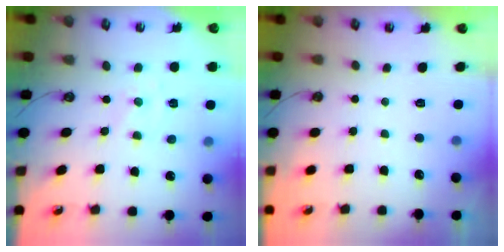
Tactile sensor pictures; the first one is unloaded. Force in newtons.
{"total": 0.0}